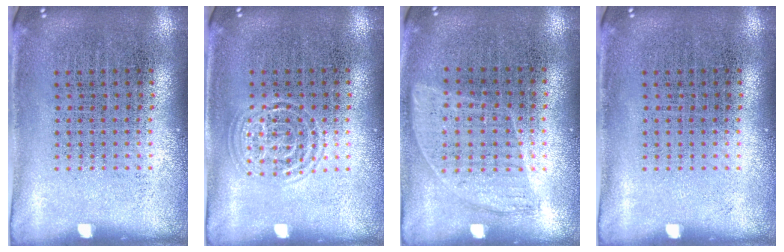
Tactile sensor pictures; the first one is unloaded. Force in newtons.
{"total": 1.4, "press": 1.3, "slide": 0.2}
{"total": 0.9, "press": 0.8, "slide": 0.5}
{"total": 0.0}